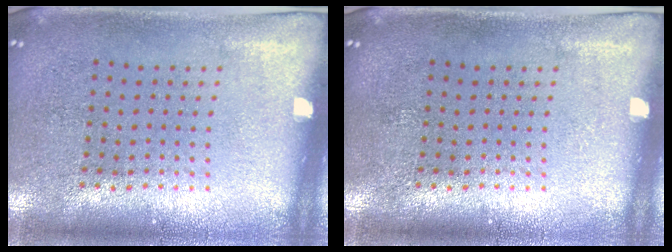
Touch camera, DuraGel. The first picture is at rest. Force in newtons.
{"total": 0.0}